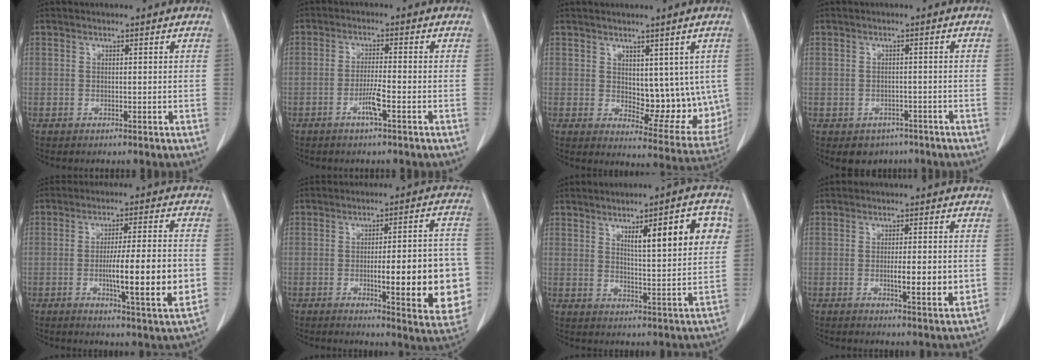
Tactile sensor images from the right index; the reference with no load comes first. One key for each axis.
{"total": 3.5, "fx": -1.7, "fy": -0.1, "fz": 3.1, "tx": -0.061, "ty": -0.004, "tz": -0.035}
{"total": 10.9, "fx": 1.8, "fy": 5.7, "fz": 9.1, "tx": -0.098, "ty": -0.011, "tz": 0.041}
{"total": 3.8, "fx": -2.5, "fy": 2.7, "fz": 0.5, "tx": 0.001, "ty": 0.009, "tz": -0.031}
{"total": 13.2, "fx": -2.5, "fy": 0.5, "fz": 13.0, "tx": -0.195, "ty": -0.011, "tz": -0.039}
{"total": 18.2, "fx": -3.3, "fy": 3.4, "fz": 17.5, "tx": -0.153, "ty": 0.018, "tz": -0.025}
{"total": 11.8, "fx": 4.5, "fy": 1.8, "fz": 10.8, "tx": -0.148, "ty": 0.009, "tz": 0.064}
{"total": 7.8, "fx": -1.3, "fy": 1.0, "fz": 7.7, "tx": -0.109, "ty": -0.012, "tz": -0.019}